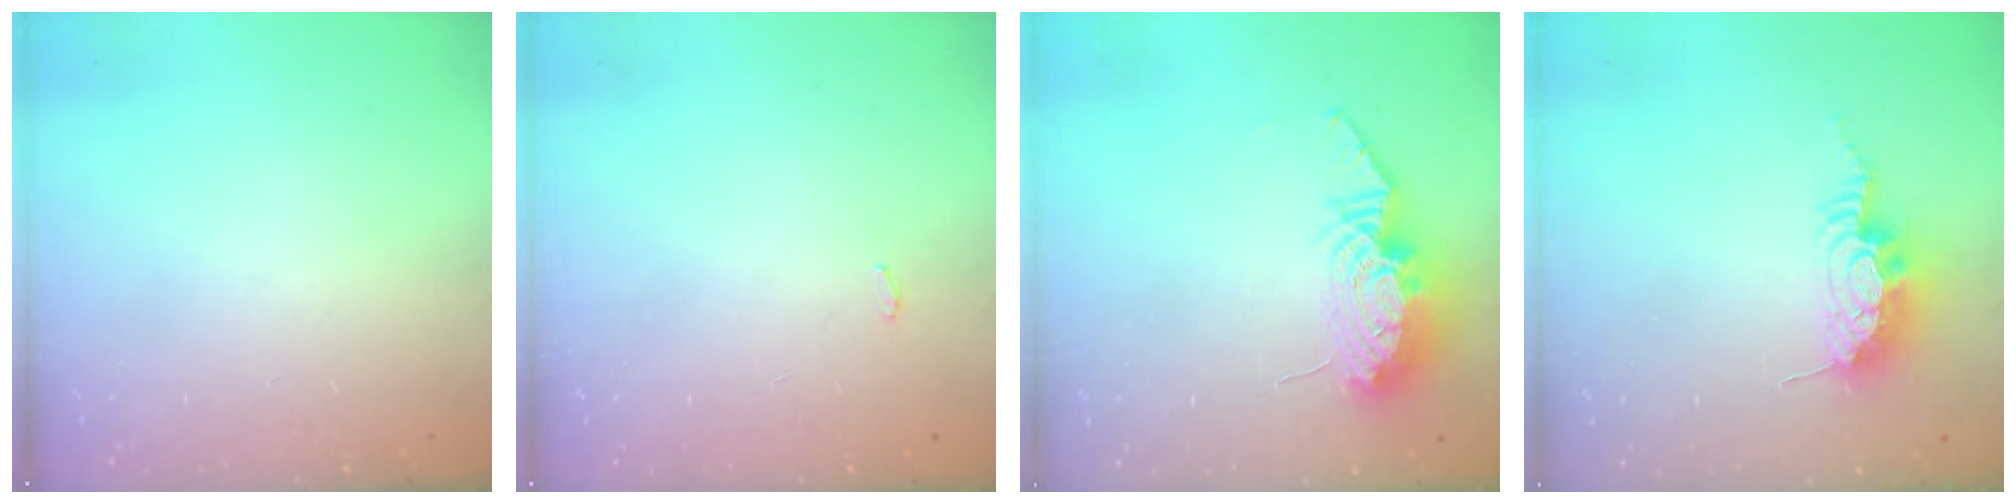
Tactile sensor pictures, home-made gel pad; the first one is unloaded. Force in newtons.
{"total": 10.0, "press": 2.6, "slide": 9.7}
{"total": 11.1, "press": 11.0, "slide": 1.0}
{"total": 10.6, "press": 10.5, "slide": 0.9}